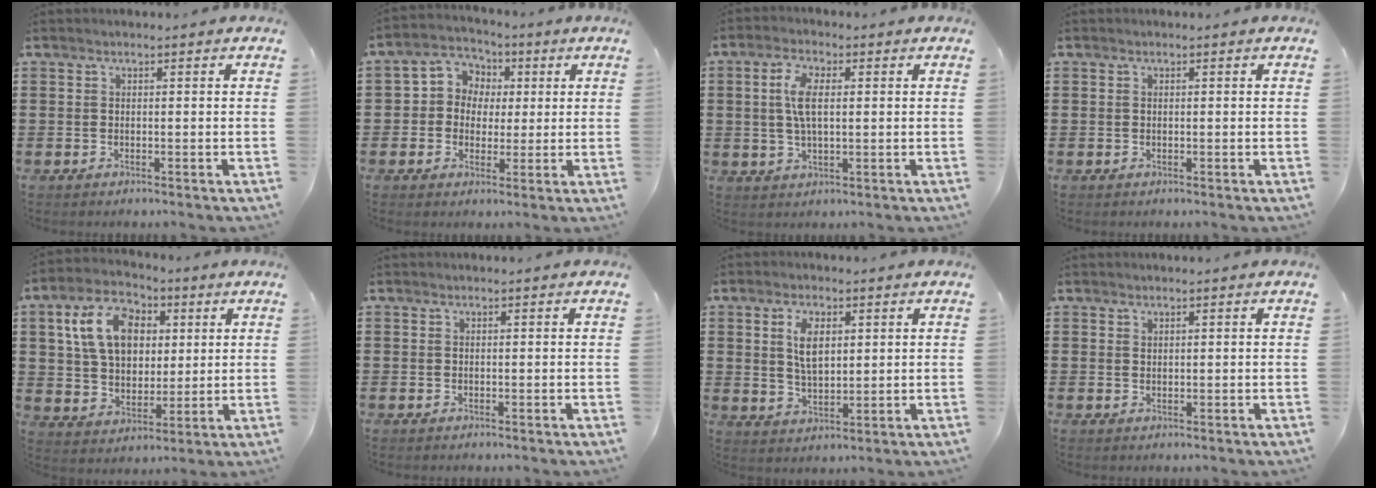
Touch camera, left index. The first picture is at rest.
{"total": 5.2, "force": [0.7, 5.1, 0.8], "torque": [-0.044, 0.008, 0.006]}
{"total": 6.0, "force": [1.0, 2.6, 5.3], "torque": [-0.116, 0.011, 0.013]}
{"total": 0.0}
{"total": 10.8, "force": [3.6, 7.5, 7.0], "torque": [-0.155, 0.015, 0.064]}
{"total": 0.0}
{"total": 5.5, "force": [1.8, 2.7, 4.4], "torque": [-0.088, 0.006, 0.030]}
{"total": 0.6, "force": [0.5, 0.3, 0.2], "torque": [-0.007, 0.002, 0.010]}